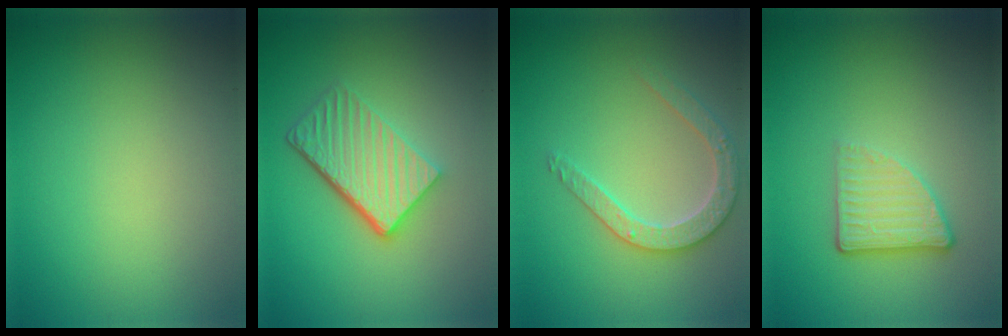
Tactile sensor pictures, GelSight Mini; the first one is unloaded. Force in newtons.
{"total": 5.4, "press": 3.8, "slide": 3.8}
{"total": 2.8, "press": 2.7, "slide": 0.5}
{"total": 3.0, "press": 2.1, "slide": 2.1}